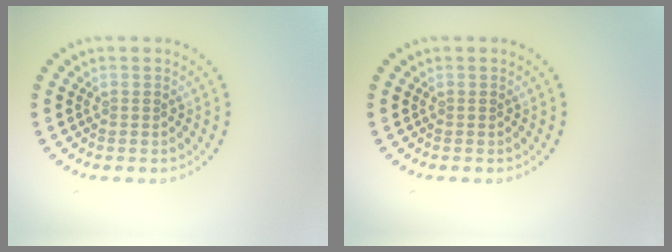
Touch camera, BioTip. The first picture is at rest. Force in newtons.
{"total": 0.0}